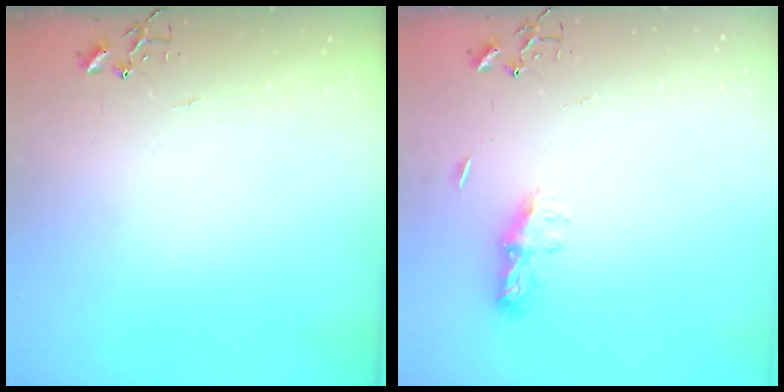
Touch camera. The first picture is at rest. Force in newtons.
{"total": 7.4, "press": 7.4, "slide": 0.4}